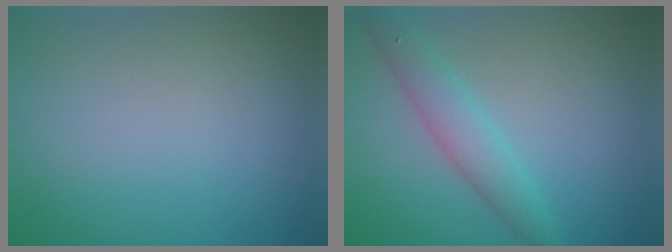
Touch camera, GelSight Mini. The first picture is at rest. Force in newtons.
{"total": 3.0, "press": 3.0, "slide": 0.1}